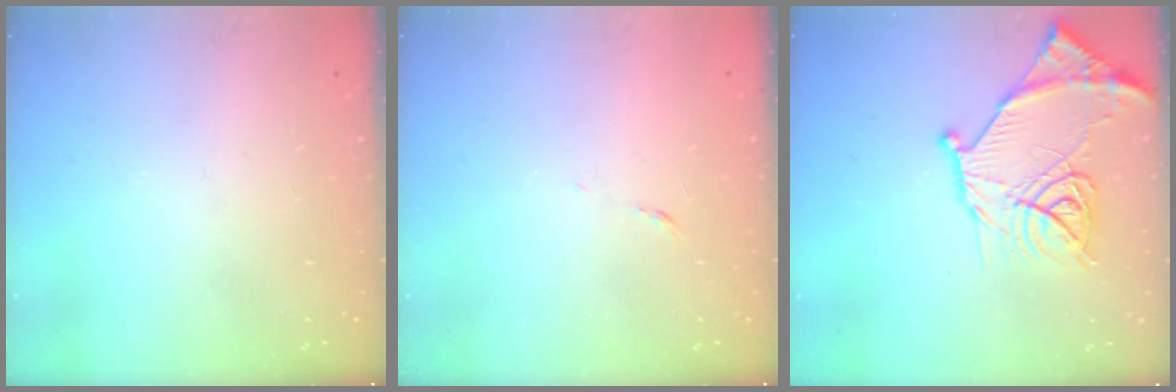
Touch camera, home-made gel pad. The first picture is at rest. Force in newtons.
{"total": 3.9, "press": 3.8, "slide": 0.9}
{"total": 16.8, "press": 16.7, "slide": 1.5}